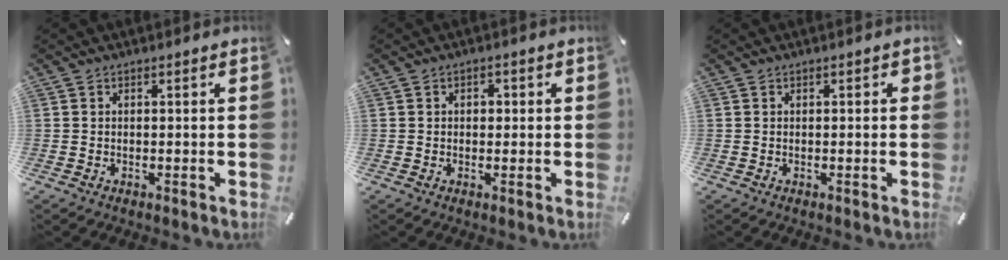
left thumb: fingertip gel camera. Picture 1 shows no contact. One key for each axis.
{"total": 1.7, "fx": -0.1, "fy": 1.4, "fz": 1.0, "tx": -0.012, "ty": 0.004, "tz": -0.007}
{"total": 0.7, "fx": -0.2, "fy": 0.3, "fz": 0.6, "tx": -0.009, "ty": 0.002, "tz": -0.004}